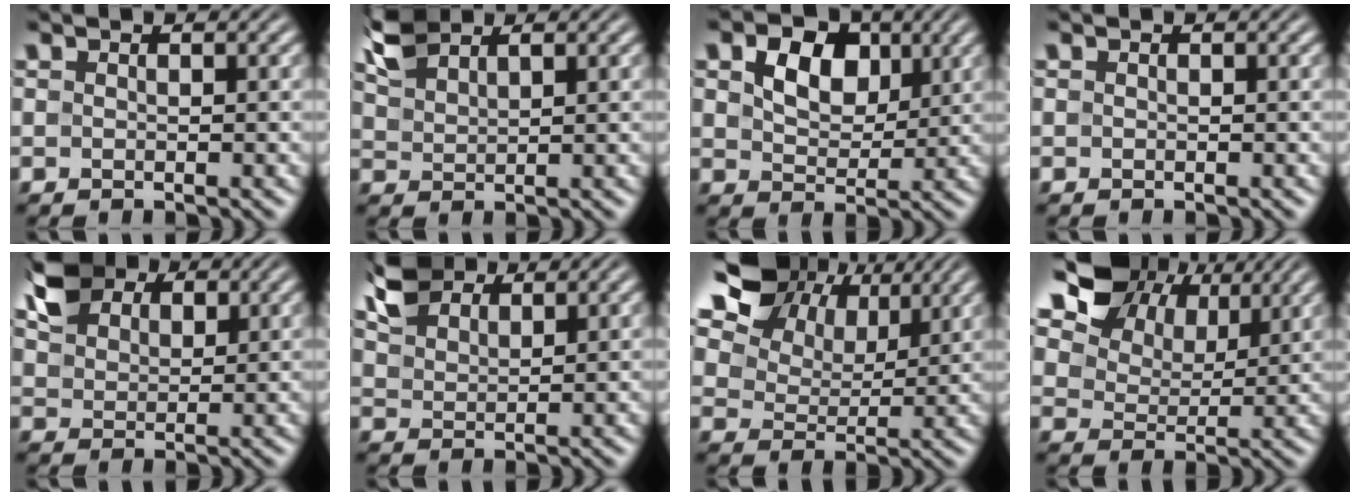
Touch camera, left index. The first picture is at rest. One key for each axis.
{"total": 3.3, "fx": 2.7, "fy": 1.2, "fz": 1.5, "tx": -0.041, "ty": 0.010, "tz": 0.059}
{"total": 5.1, "fx": 2.0, "fy": 3.5, "fz": 3.2, "tx": -0.066, "ty": 0.001, "tz": 0.028}
{"total": 0.0}
{"total": 4.5, "fx": 2.9, "fy": 2.9, "fz": 1.9, "tx": -0.050, "ty": 0.007, "tz": 0.055}
{"total": 4.3, "fx": 3.5, "fy": 2.0, "fz": 1.7, "tx": -0.046, "ty": 0.012, "tz": 0.069}
{"total": 15.0, "fx": 9.2, "fy": 9.3, "fz": 7.4, "tx": -0.180, "ty": 0.024, "tz": 0.186}
{"total": 12.7, "fx": 8.1, "fy": 7.6, "fz": 6.0, "tx": -0.145, "ty": 0.010, "tz": 0.155}